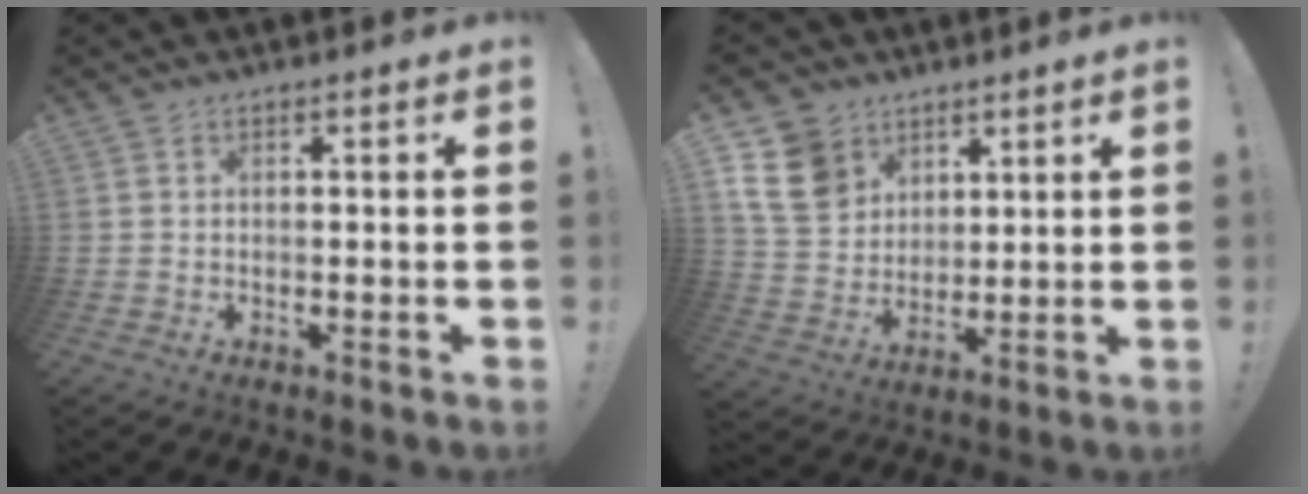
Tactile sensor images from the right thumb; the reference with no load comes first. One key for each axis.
{"total": 13.4, "fx": 6.8, "fy": 10.5, "fz": 4.9, "tx": -0.082, "ty": -0.031, "tz": 0.142}